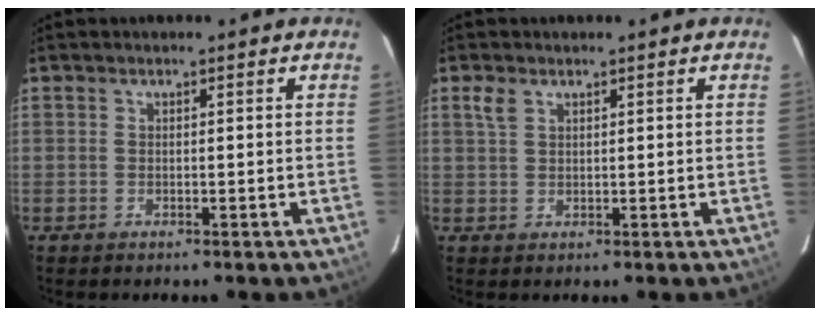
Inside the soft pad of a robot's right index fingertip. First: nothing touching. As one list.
[{"total": 2.3, "force": [1.3, 1.3, 1.3], "torque": [-0.028, 0.005, 0.026]}]